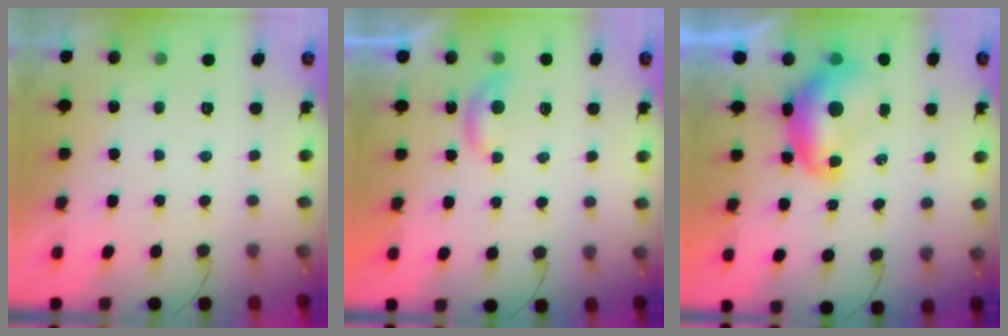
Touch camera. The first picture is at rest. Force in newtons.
{"total": 3.3, "press": 3.3, "slide": 0.5}
{"total": 10.4, "press": 10.3, "slide": 1.0}